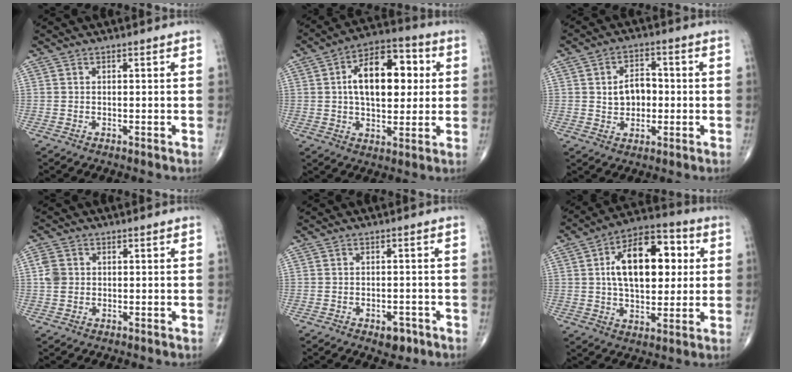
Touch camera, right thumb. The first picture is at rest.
{"total": 16.5, "force": [2.9, 9.2, 13.4], "torque": [-0.179, 0.015, 0.042]}
{"total": 6.9, "force": [0.1, 5.0, 4.8], "torque": [-0.056, 0.012, 0.002]}
{"total": 3.3, "force": [0.4, 2.8, 1.8], "torque": [-0.033, 0.004, 0.006]}
{"total": 3.5, "force": [-1.9, 2.0, 2.1], "torque": [-0.016, 0.007, -0.021]}
{"total": 18.5, "force": [3.6, 10.3, 15.0], "torque": [-0.204, 0.015, 0.053]}